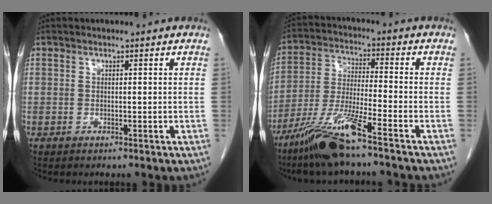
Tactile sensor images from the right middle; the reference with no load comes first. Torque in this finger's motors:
{"motor_torque": [1.28, -0.85, 0.45, 0.18]}